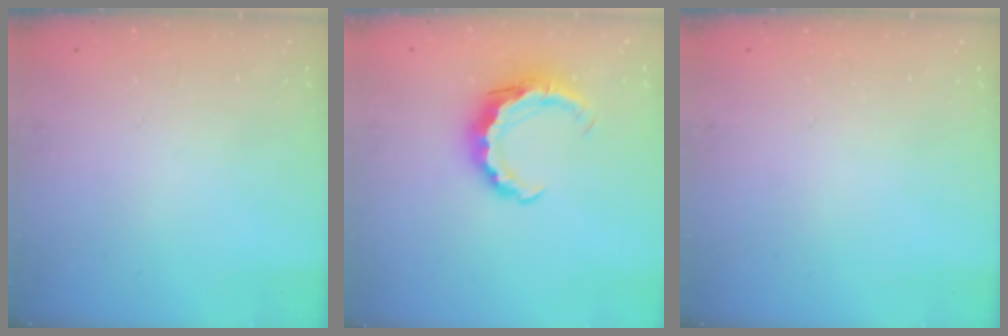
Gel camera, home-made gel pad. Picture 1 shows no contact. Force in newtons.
{"total": 8.0, "press": 8.0, "slide": 0.2}
{"total": 0.0}